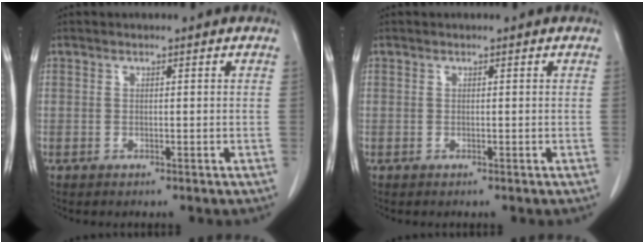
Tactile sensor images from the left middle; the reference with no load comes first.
{"total": 0.0}